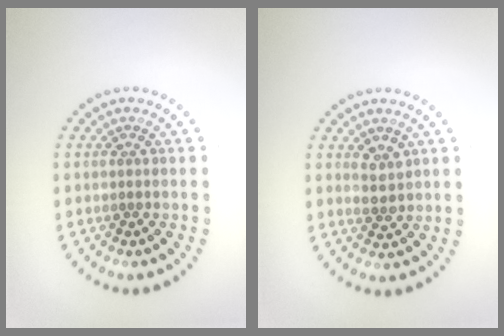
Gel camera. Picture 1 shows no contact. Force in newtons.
{"total": 1.8, "press": 1.7, "slide": 0.4}